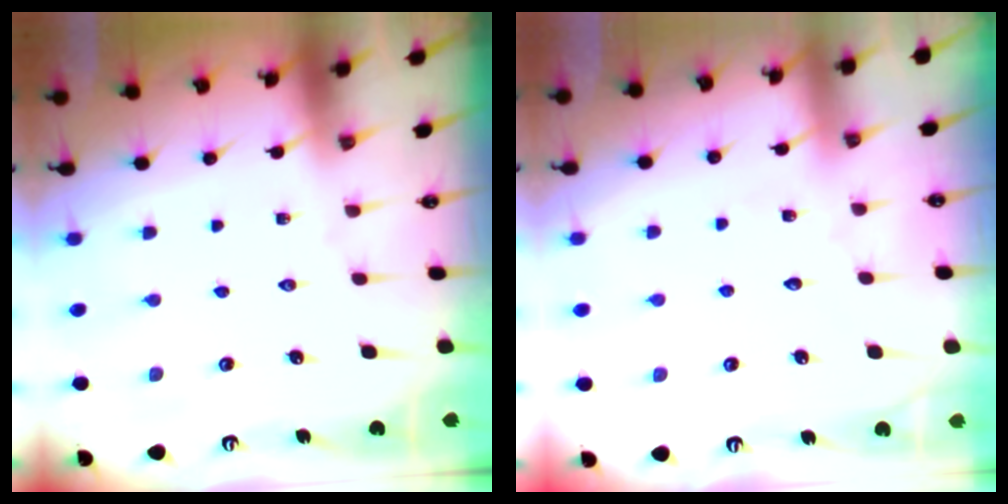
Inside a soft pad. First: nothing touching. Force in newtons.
{"total": 2.6, "press": 2.6, "slide": 0.3}